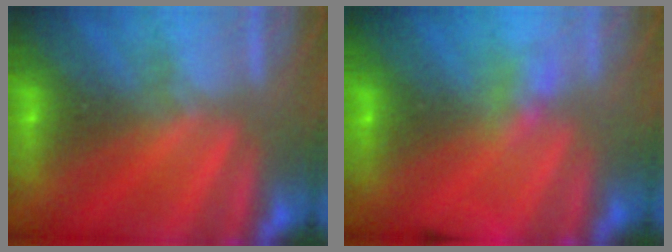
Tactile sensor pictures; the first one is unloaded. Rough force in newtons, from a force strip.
{"total": 3.5}